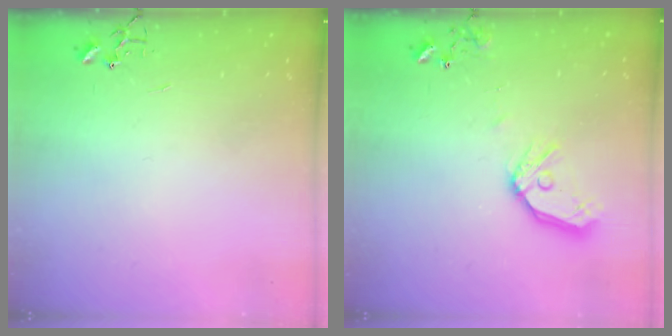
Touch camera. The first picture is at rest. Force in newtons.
{"total": 12.8, "press": 12.7, "slide": 1.8}